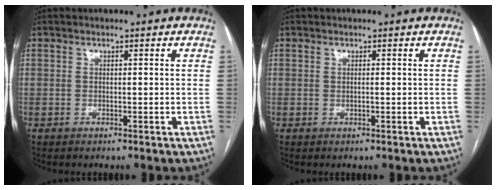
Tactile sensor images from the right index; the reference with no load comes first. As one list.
[{"total": 0.0}]